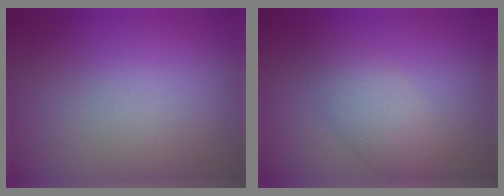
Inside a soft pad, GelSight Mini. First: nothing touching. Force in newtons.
{"total": 2.9, "press": 2.9, "slide": 0.1}